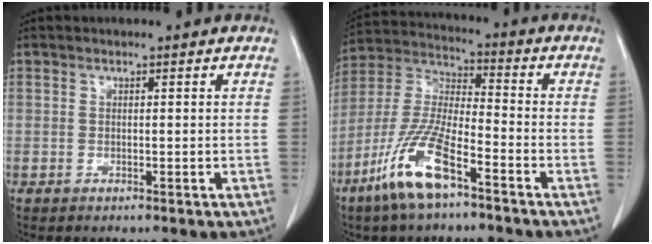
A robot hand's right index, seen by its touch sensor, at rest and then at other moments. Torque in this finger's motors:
{"motor_torque": [1.79, -0.34, 0.40, 0.21]}